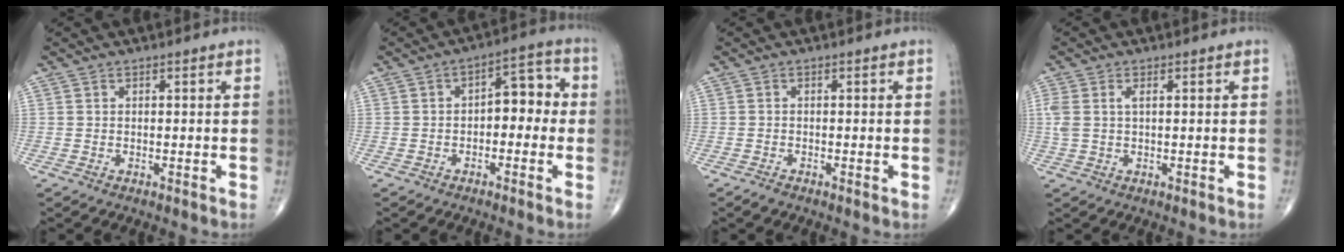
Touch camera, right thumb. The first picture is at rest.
{"total": 7.2, "force": [-0.6, 4.2, 5.8], "torque": [-0.049, 0.034, -0.021]}
{"total": 1.2, "force": [-0.7, 0.4, 0.8], "torque": [-0.017, -0.004, -0.018]}
{"total": 3.8, "force": [0.9, 1.9, 3.2], "torque": [-0.097, 0.014, 0.022]}